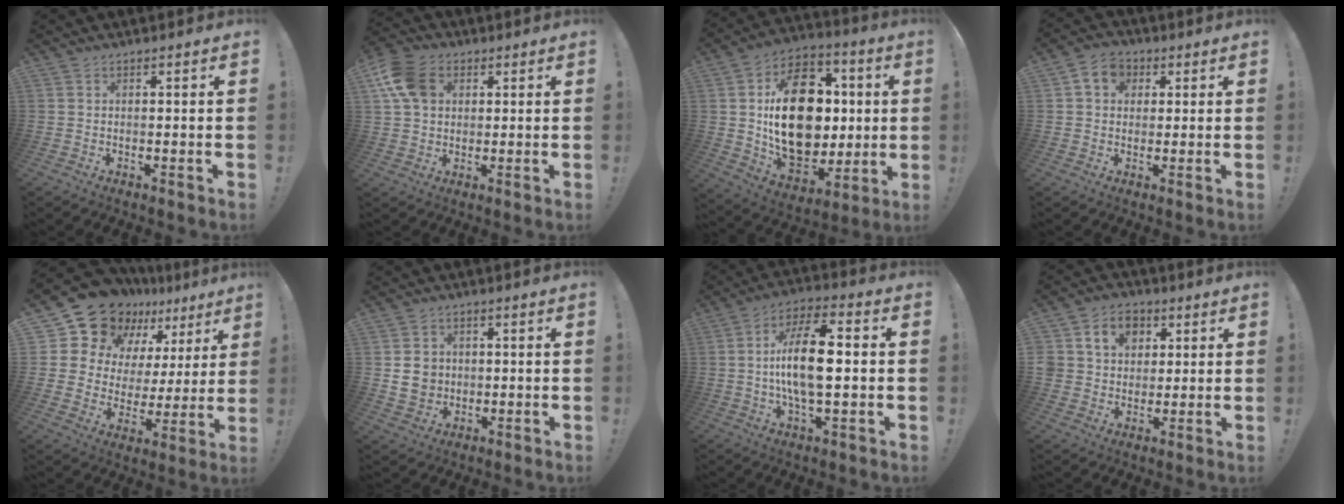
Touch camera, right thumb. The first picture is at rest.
{"total": 11.6, "force": [3.7, 8.8, 6.7], "torque": [-0.126, 0.002, 0.078]}
{"total": 25.3, "force": [2.8, 17.8, 17.7], "torque": [-0.286, -0.006, 0.075]}
{"total": 6.7, "force": [2.2, 5.6, 2.9], "torque": [-0.038, 0.000, 0.041]}
{"total": 16.5, "force": [13.5, 8.3, 4.6], "torque": [-0.082, -0.109, 0.261]}
{"total": 7.7, "force": [0.1, 7.0, 3.4], "torque": [-0.053, 0.009, 0.006]}
{"total": 15.5, "force": [-0.3, 6.2, 14.2], "torque": [-0.256, 0.002, -0.017]}
{"total": 10.9, "force": [4.2, 9.0, 4.5], "torque": [-0.074, -0.010, 0.084]}